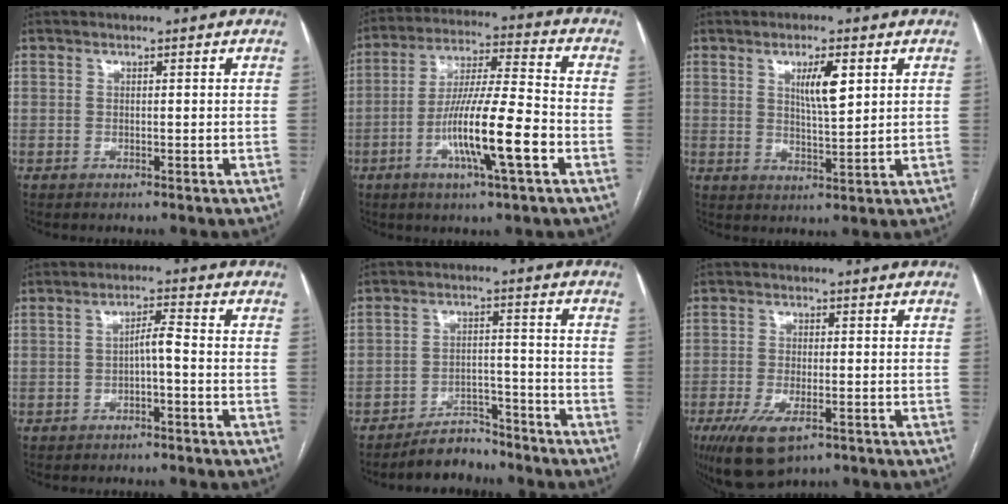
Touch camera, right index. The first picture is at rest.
{"total": 13.9, "force": [-4.8, 0.8, 13.0], "torque": [-0.238, -0.004, -0.086]}
{"total": 5.6, "force": [2.2, 1.0, 5.0], "torque": [-0.089, -0.002, 0.040]}
{"total": 2.8, "force": [-0.9, 0.2, 2.7], "torque": [-0.045, 0.010, -0.016]}
{"total": 5.8, "force": [-5.3, 2.2, 0.8], "torque": [-0.012, 0.008, -0.086]}
{"total": 8.2, "force": [-4.6, 3.1, 6.1], "torque": [-0.111, -0.017, -0.073]}